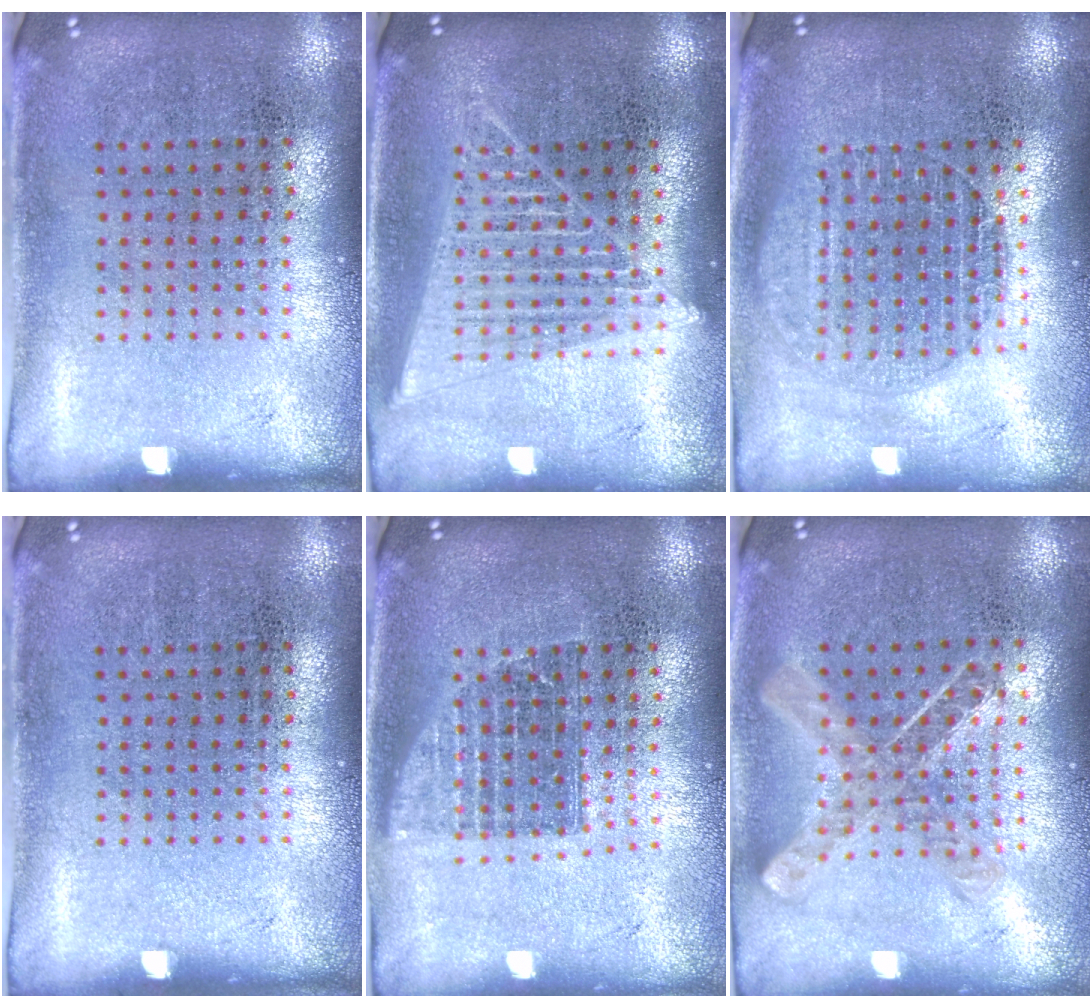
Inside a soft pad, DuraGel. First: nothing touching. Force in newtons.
{"total": 1.9, "press": 1.7, "slide": 0.8}
{"total": 1.6, "press": 1.4, "slide": 0.7}
{"total": 0.0}
{"total": 1.4, "press": 1.1, "slide": 0.8}
{"total": 1.0, "press": 1.0, "slide": 0.1}